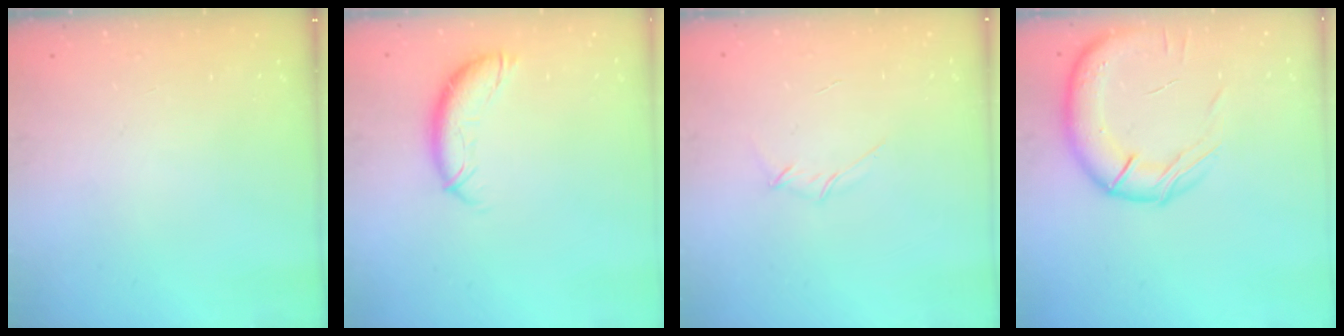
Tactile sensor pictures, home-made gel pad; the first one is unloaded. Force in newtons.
{"total": 9.5, "press": 9.5, "slide": 0.5}
{"total": 2.6, "press": 2.5, "slide": 0.8}
{"total": 16.6, "press": 16.1, "slide": 4.3}